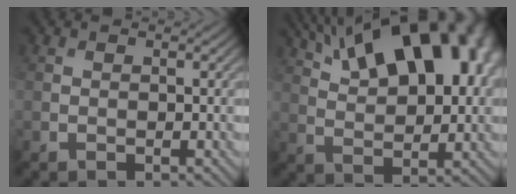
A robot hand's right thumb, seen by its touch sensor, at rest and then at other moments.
{"total": 17.2, "force": [8.8, 7.7, 12.6], "torque": [-0.221, 0.035, 0.129]}